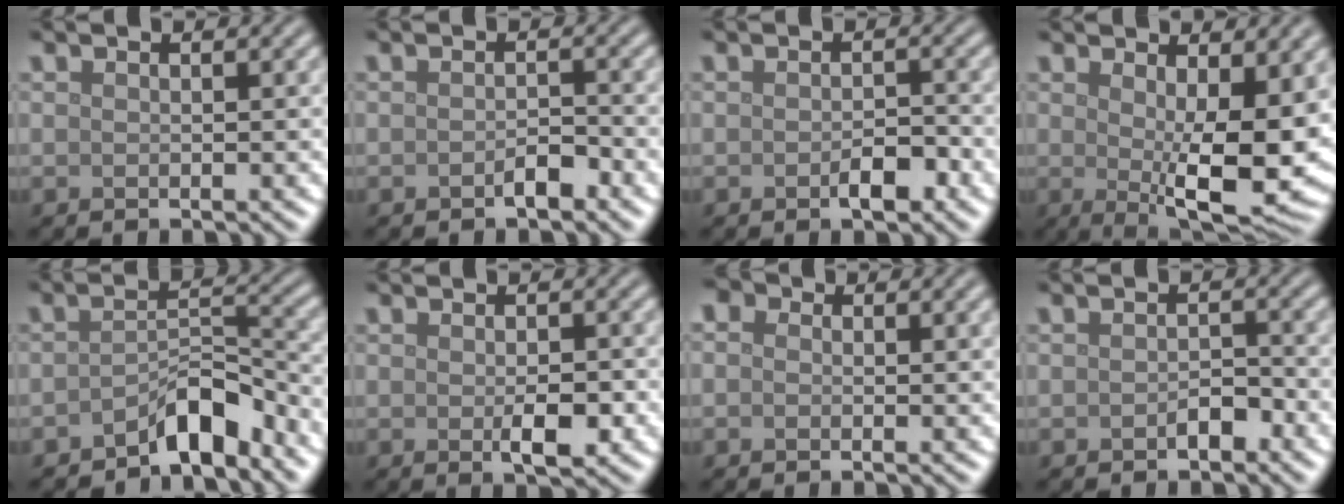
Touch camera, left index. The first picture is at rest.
{"total": 1.4, "force": [-0.9, 0.6, 0.9], "torque": [-0.015, 0.000, -0.016]}
{"total": 2.2, "force": [-1.0, 1.0, 1.6], "torque": [-0.023, -0.001, -0.016]}
{"total": 8.8, "force": [0.3, 2.8, 8.4], "torque": [-0.121, -0.021, 0.011]}
{"total": 4.0, "force": [-3.0, 1.1, 2.3], "torque": [-0.030, 0.020, -0.055]}
{"total": 2.6, "force": [-0.7, 1.0, 2.3], "torque": [-0.034, -0.005, -0.007]}
{"total": 2.9, "force": [0.9, 2.1, 1.7], "torque": [-0.012, 0.012, -0.018]}
{"total": 1.6, "force": [-0.9, 0.8, 1.0], "torque": [-0.017, -0.001, -0.016]}